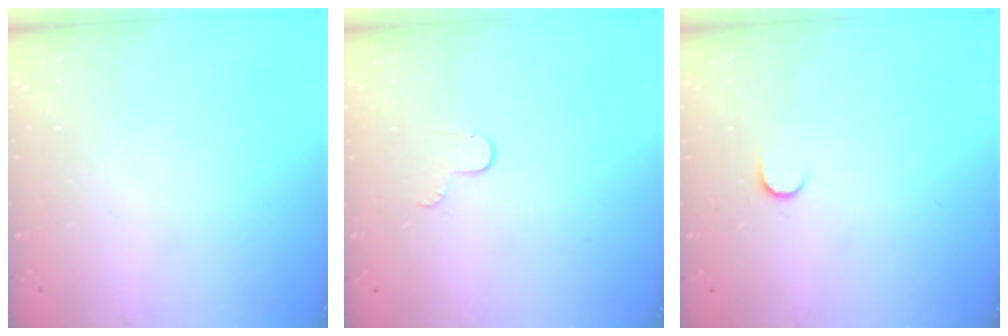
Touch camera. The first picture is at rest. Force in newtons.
{"total": 3.5, "press": 3.5, "slide": 0.4}
{"total": 3.4, "press": 3.4, "slide": 0.4}